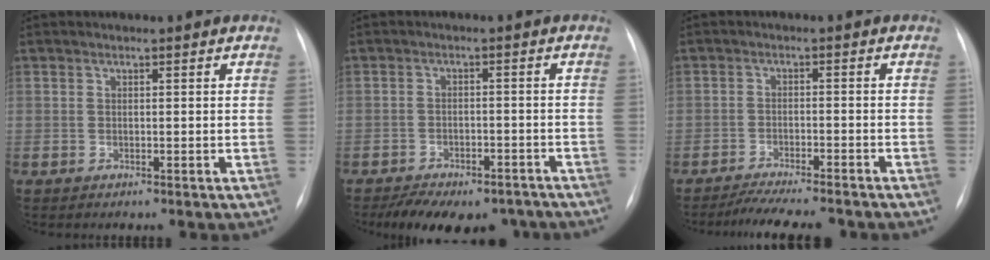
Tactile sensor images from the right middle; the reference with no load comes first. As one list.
[{"total": 13.5, "force": [-10.5, 6.3, 5.6], "torque": [-0.092, 0.008, -0.137]}, {"total": 9.3, "force": [-8.3, 1.4, 3.8], "torque": [-0.050, -0.006, -0.124]}]